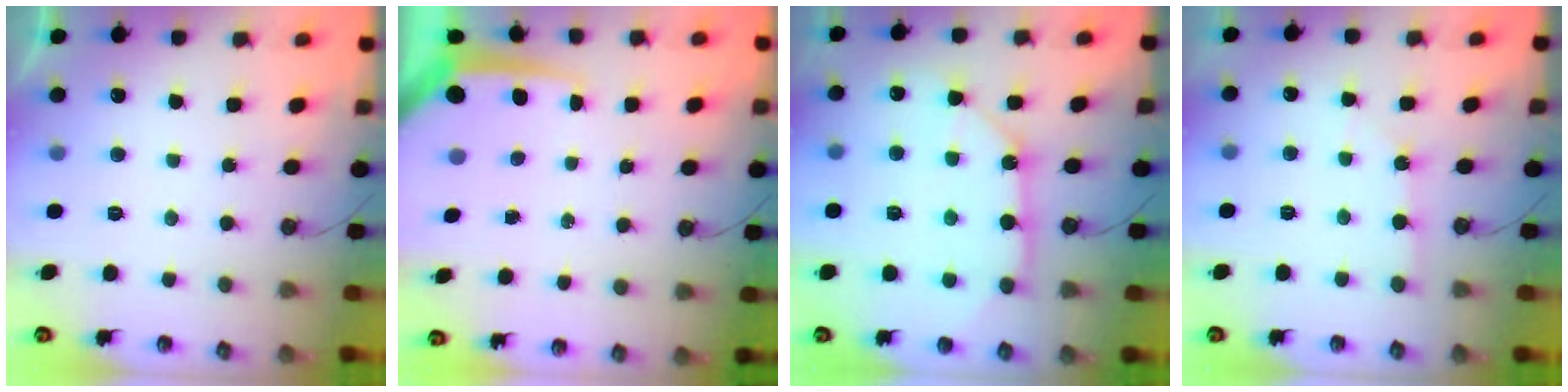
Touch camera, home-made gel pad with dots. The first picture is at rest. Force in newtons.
{"total": 8.5, "press": 8.4, "slide": 0.7}
{"total": 14.2, "press": 14.1, "slide": 1.5}
{"total": 2.1, "press": 2.1, "slide": 0.3}